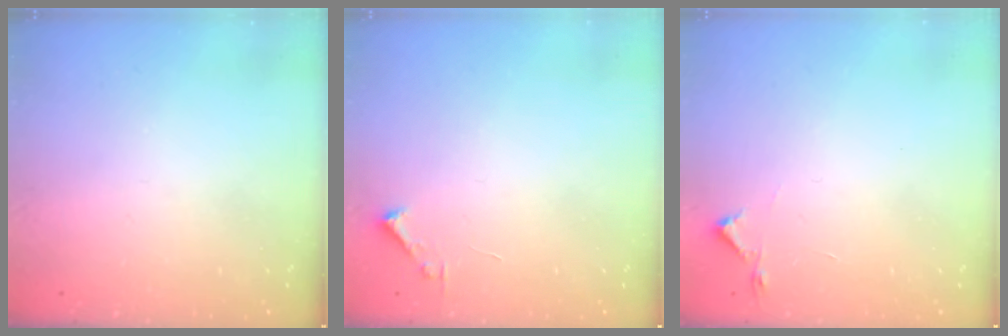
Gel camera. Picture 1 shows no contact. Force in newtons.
{"total": 1.7, "press": 1.7, "slide": 0.2}
{"total": 2.7, "press": 2.6, "slide": 0.4}